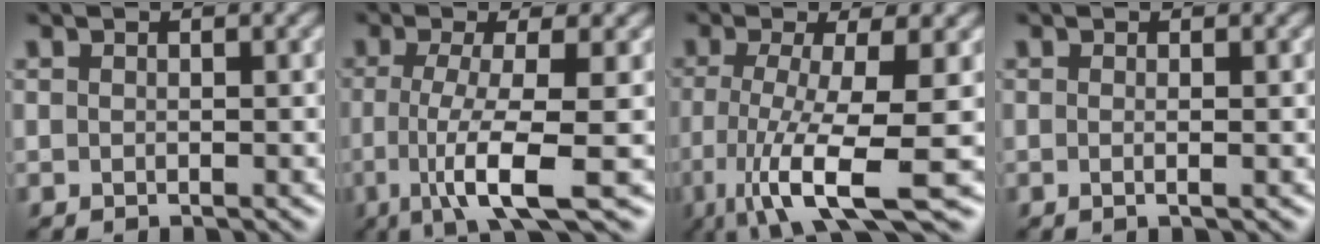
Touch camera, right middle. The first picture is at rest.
{"total": 6.5, "force": [-1.6, 1.4, 6.2], "torque": [-0.108, -0.009, -0.032]}
{"total": 8.6, "force": [-3.0, 1.9, 7.8], "torque": [-0.138, -0.012, -0.056]}
{"total": 1.2, "force": [-0.1, 0.4, 1.1], "torque": [-0.016, -0.005, -0.008]}